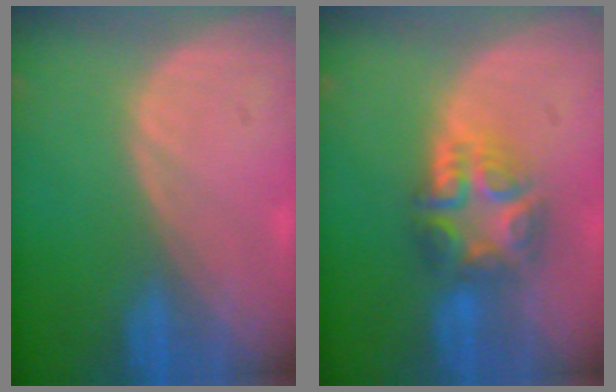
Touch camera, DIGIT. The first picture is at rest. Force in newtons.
{"total": 7.9, "press": 6.7, "slide": 4.2}